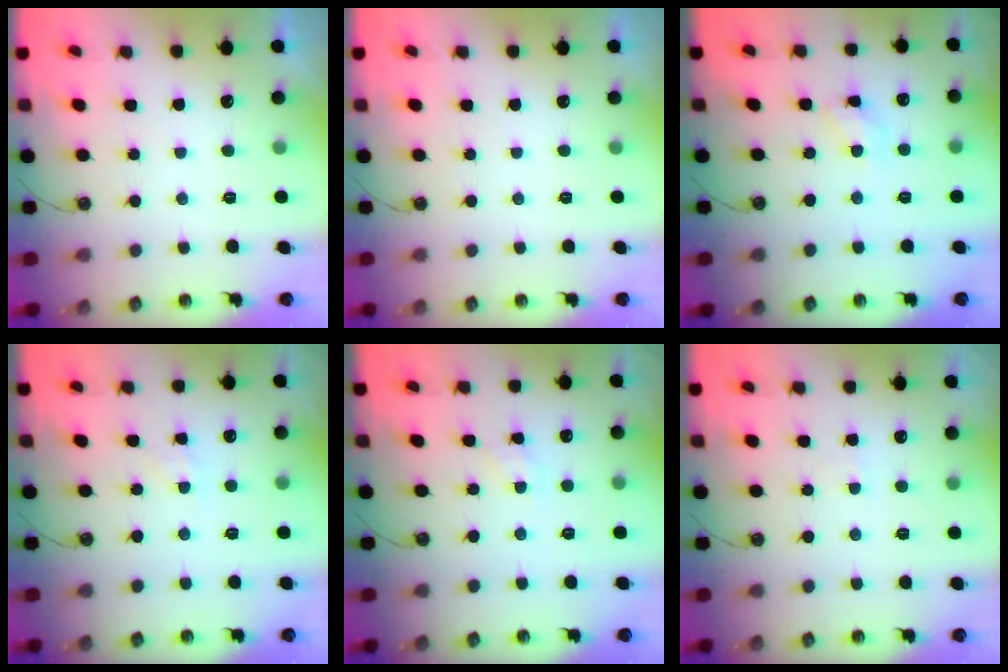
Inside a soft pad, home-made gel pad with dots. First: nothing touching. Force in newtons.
{"total": 0.0}
{"total": 6.7, "press": 6.6, "slide": 0.5}
{"total": 2.4, "press": 2.4, "slide": 0.4}
{"total": 1.8, "press": 1.8, "slide": 0.2}
{"total": 2.7, "press": 2.6, "slide": 0.4}